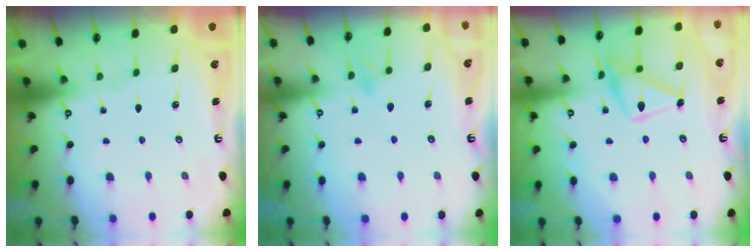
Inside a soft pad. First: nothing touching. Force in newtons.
{"total": 9.2, "press": 9.1, "slide": 0.9}
{"total": 15.1, "press": 15.0, "slide": 1.0}